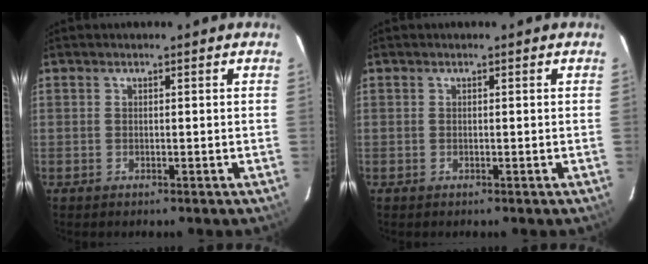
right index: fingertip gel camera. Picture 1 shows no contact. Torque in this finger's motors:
{"motor_torque": [0.00, 0.00, 0.01, 0.00]}